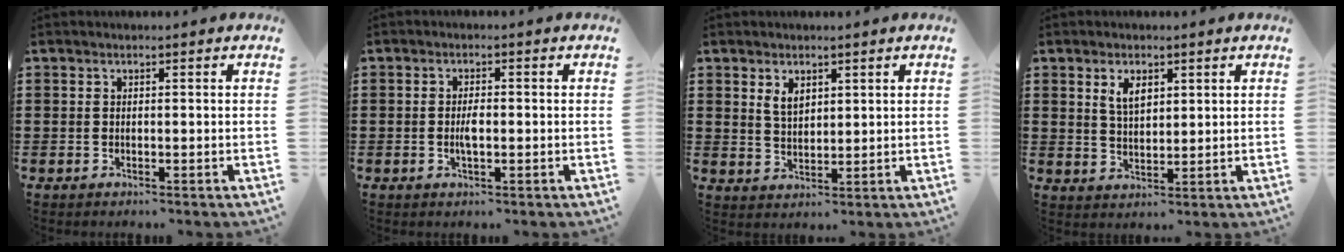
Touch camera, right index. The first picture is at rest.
{"total": 2.5, "force": [-0.3, 0.9, 2.3], "torque": [-0.051, -0.002, -0.009]}
{"total": 3.1, "force": [1.8, 1.9, 1.8], "torque": [-0.040, 0.006, 0.032]}
{"total": 3.7, "force": [1.9, 1.9, 2.5], "torque": [-0.056, 0.007, 0.034]}